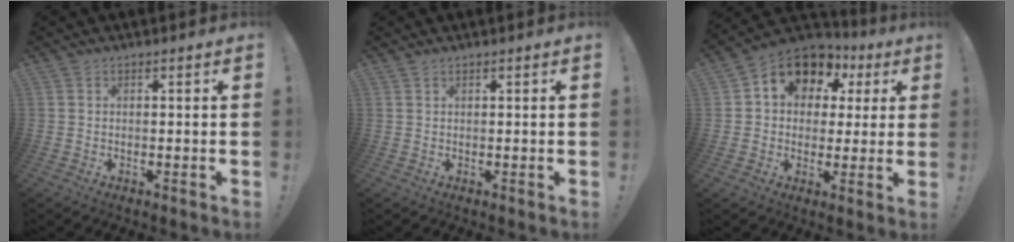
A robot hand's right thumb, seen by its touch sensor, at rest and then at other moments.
{"total": 0.5, "force": [0.5, 0.2, 0.1], "torque": [0.002, -0.002, 0.009]}
{"total": 11.0, "force": [5.4, 8.2, 5.1], "torque": [-0.082, -0.032, 0.100]}